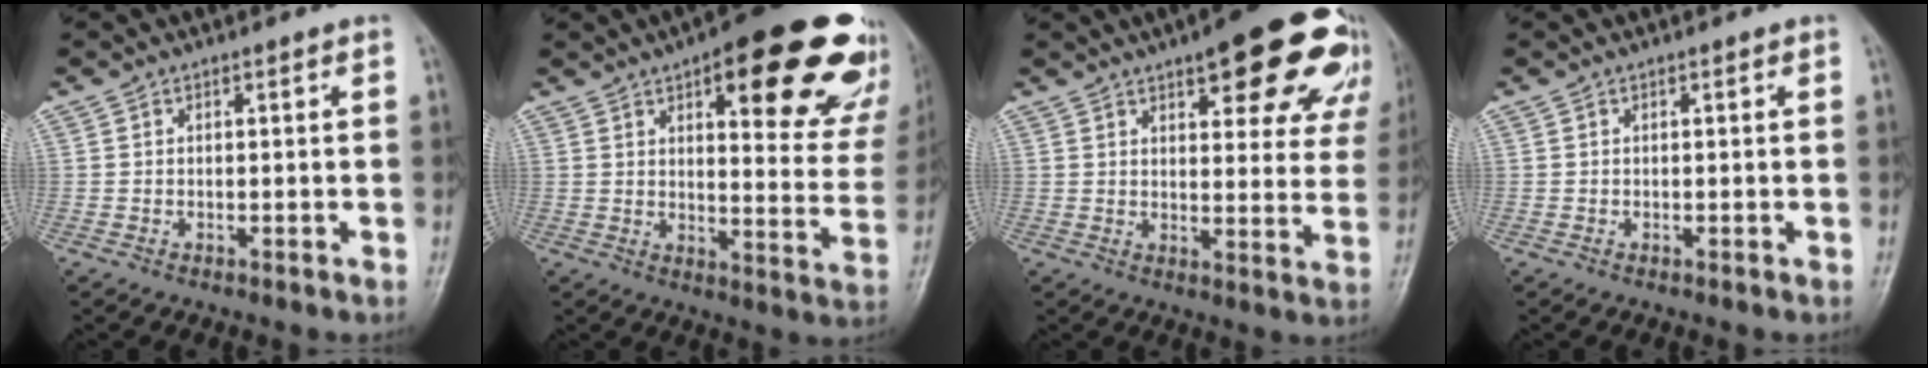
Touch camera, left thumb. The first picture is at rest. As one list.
[{"total": 26.0, "force": [14.4, 8.9, 19.7], "torque": [-0.206, -0.047, 0.180]}, {"total": 20.2, "force": [11.5, 7.1, 15.0], "torque": [-0.149, -0.028, 0.134]}, {"total": 0.0}]